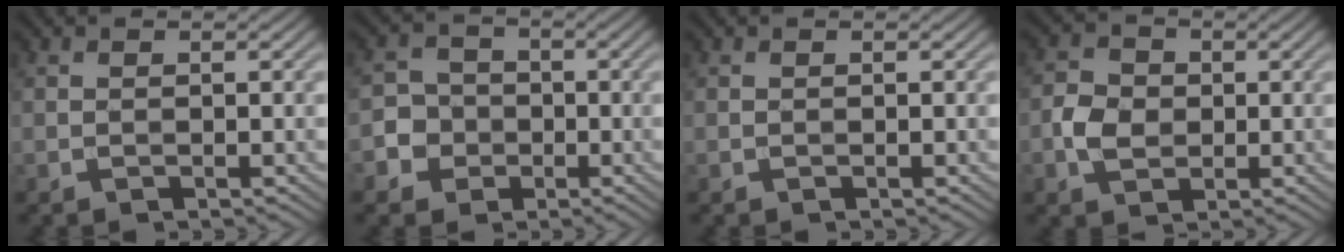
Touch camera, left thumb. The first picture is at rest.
{"total": 5.2, "force": [-1.7, 4.8, 1.0], "torque": [-0.019, 0.001, -0.052]}
{"total": 0.0}
{"total": 4.0, "force": [-0.5, 3.3, 2.2], "torque": [-0.052, 0.002, -0.015]}